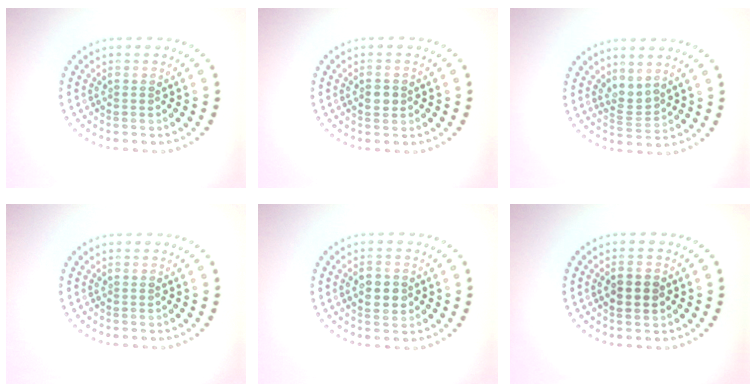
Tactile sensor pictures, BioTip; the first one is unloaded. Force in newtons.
{"total": 1.5, "press": 1.5, "slide": 0.3}
{"total": 2.0, "press": 1.4, "slide": 1.4}
{"total": 0.0}
{"total": 2.9, "press": 2.9, "slide": 0.0}
{"total": 2.1, "press": 2.1, "slide": 0.1}